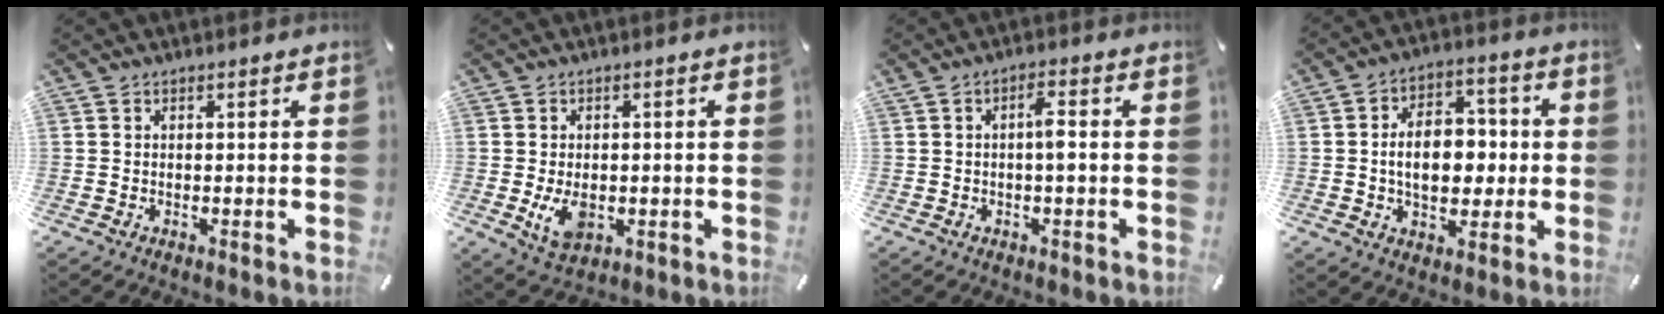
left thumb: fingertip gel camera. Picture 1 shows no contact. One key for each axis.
{"total": 6.2, "fx": -1.1, "fy": 4.1, "fz": 4.5, "tx": -0.094, "ty": -0.005, "tz": -0.020}
{"total": 3.5, "fx": -0.2, "fy": 0.9, "fz": 3.4, "tx": -0.065, "ty": 0.008, "tz": -0.007}
{"total": 12.3, "fx": -0.4, "fy": 8.7, "fz": 8.8, "tx": -0.134, "ty": 0.009, "tz": -0.008}